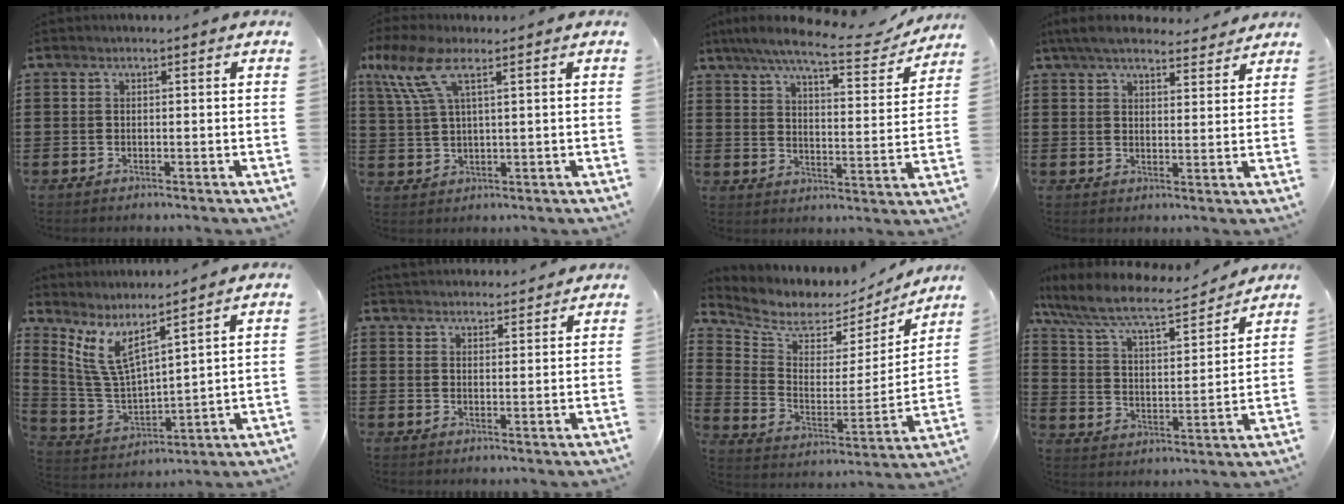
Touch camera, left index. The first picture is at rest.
{"total": 7.6, "force": [3.9, 2.2, 6.2], "torque": [-0.145, 0.006, 0.068]}
{"total": 9.1, "force": [7.6, 0.9, 5.0], "torque": [-0.109, -0.040, 0.125]}
{"total": 5.7, "force": [5.1, 1.3, 2.2], "torque": [-0.059, -0.014, 0.094]}
{"total": 7.3, "force": [5.0, 1.9, 5.0], "torque": [-0.125, -0.032, 0.088]}
{"total": 3.0, "force": [2.9, 0.3, -0.2], "torque": [-0.005, -0.009, 0.056]}
{"total": 5.8, "force": [5.1, 2.7, 0.6], "torque": [-0.047, -0.047, 0.085]}
{"total": 8.5, "force": [7.2, 1.3, 4.3], "torque": [-0.114, -0.041, 0.117]}